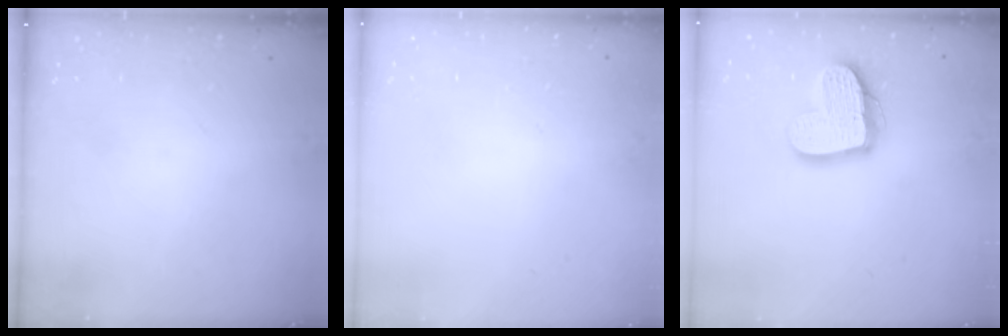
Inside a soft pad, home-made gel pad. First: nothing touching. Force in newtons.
{"total": 0.0}
{"total": 16.4, "press": 16.4, "slide": 1.5}